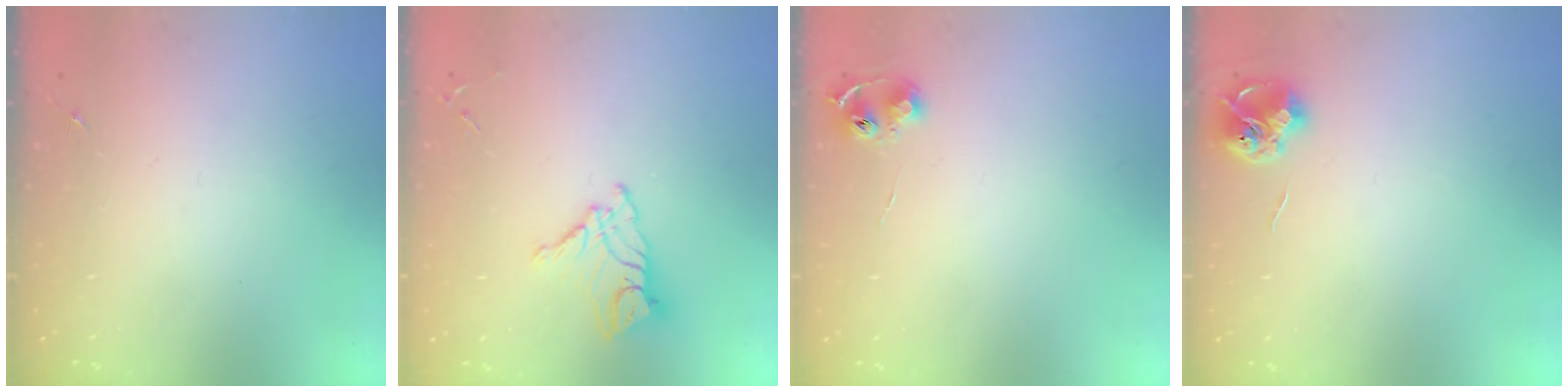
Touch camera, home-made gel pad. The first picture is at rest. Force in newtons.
{"total": 11.3, "press": 11.2, "slide": 1.1}
{"total": 6.4, "press": 6.4, "slide": 0.7}
{"total": 7.3, "press": 7.3, "slide": 0.6}